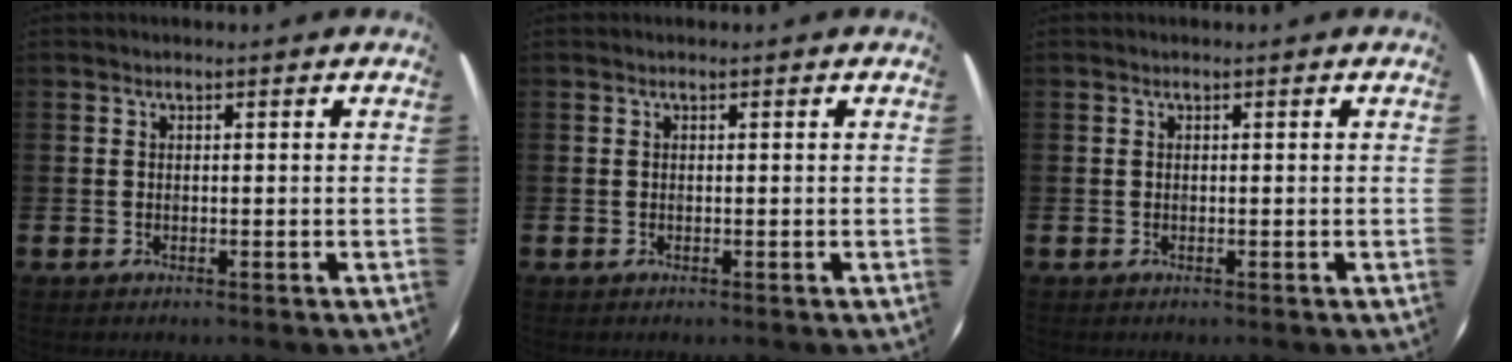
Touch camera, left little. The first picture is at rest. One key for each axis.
{"total": 0.0}
{"total": 0.0}